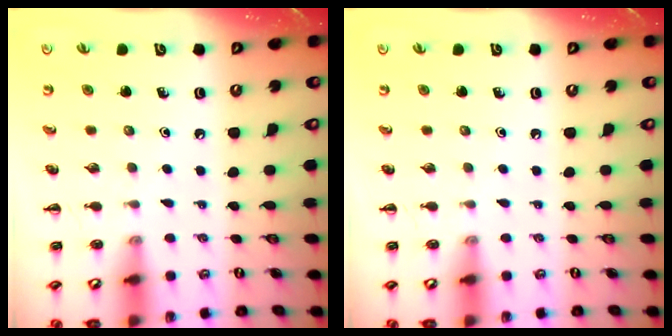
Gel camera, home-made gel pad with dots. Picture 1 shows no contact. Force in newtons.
{"total": 0.0}